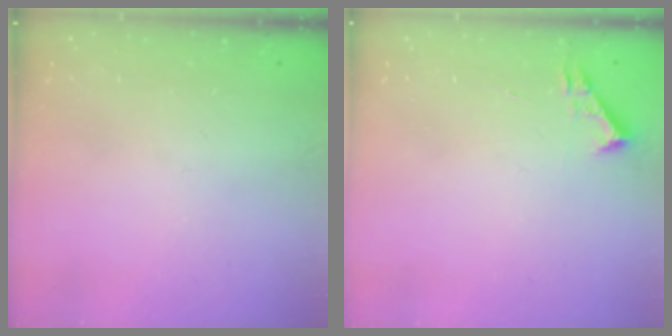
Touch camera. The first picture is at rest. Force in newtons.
{"total": 2.7, "press": 2.7, "slide": 0.4}